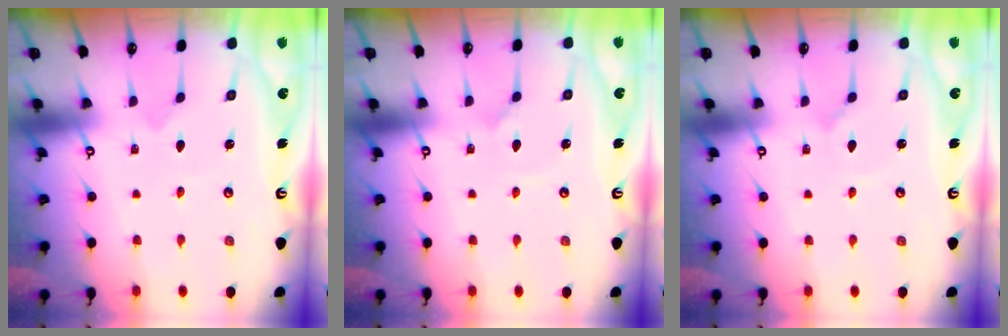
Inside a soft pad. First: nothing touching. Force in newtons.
{"total": 2.5, "press": 2.5, "slide": 0.2}
{"total": 0.9, "press": 0.9, "slide": 0.1}